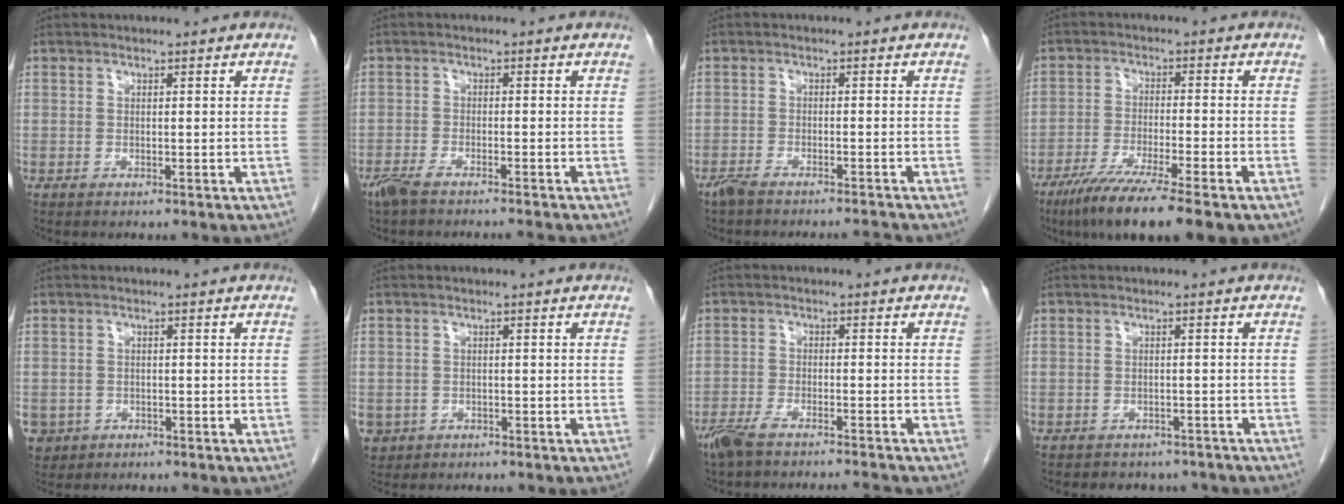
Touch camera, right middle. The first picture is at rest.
{"total": 5.4, "force": [-4.7, 0.2, 2.6], "torque": [-0.041, -0.012, -0.081]}
{"total": 3.9, "force": [-3.6, -0.3, 1.4], "torque": [-0.026, -0.008, -0.062]}
{"total": 11.8, "force": [-8.2, 0.6, 8.5], "torque": [-0.141, -0.030, -0.130]}
{"total": 4.7, "force": [-2.3, 4.0, 1.0], "torque": [-0.015, 0.003, -0.031]}
{"total": 4.2, "force": [-2.0, 3.6, 0.8], "torque": [-0.013, 0.003, -0.027]}
{"total": 7.4, "force": [-6.6, 0.1, 3.3], "torque": [-0.057, -0.010, -0.111]}
{"total": 5.6, "force": [-4.9, 2.7, 0.7], "torque": [-0.008, 0.008, -0.050]}